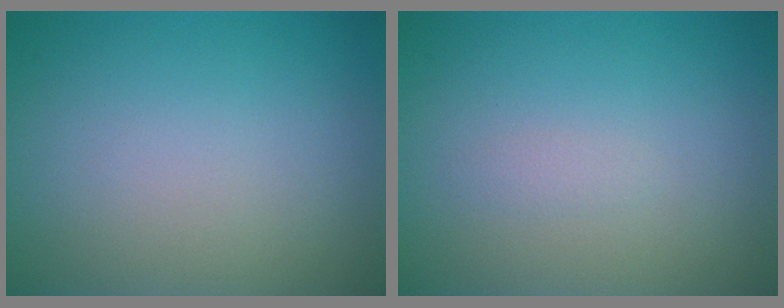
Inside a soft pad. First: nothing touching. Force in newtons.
{"total": 0.6, "press": 0.6, "slide": 0.0}